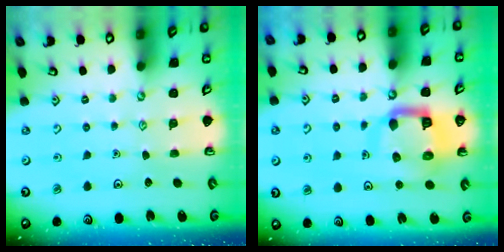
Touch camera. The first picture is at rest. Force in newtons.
{"total": 11.0, "press": 10.9, "slide": 1.3}